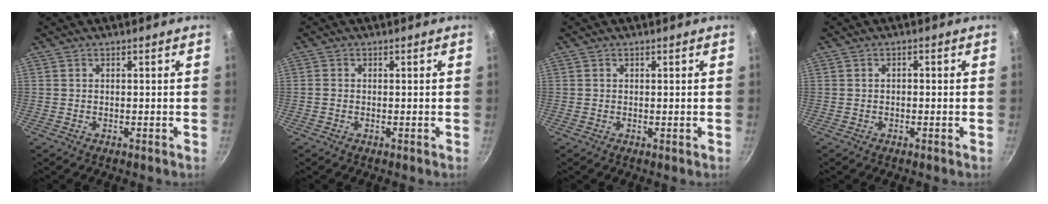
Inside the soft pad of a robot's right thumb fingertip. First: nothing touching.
{"total": 0.6, "force": [-0.1, 0.5, 0.2], "torque": [-0.005, 0.002, -0.004]}
{"total": 0.0}
{"total": 0.8, "force": [-0.3, 0.5, 0.5], "torque": [-0.008, 0.006, -0.002]}